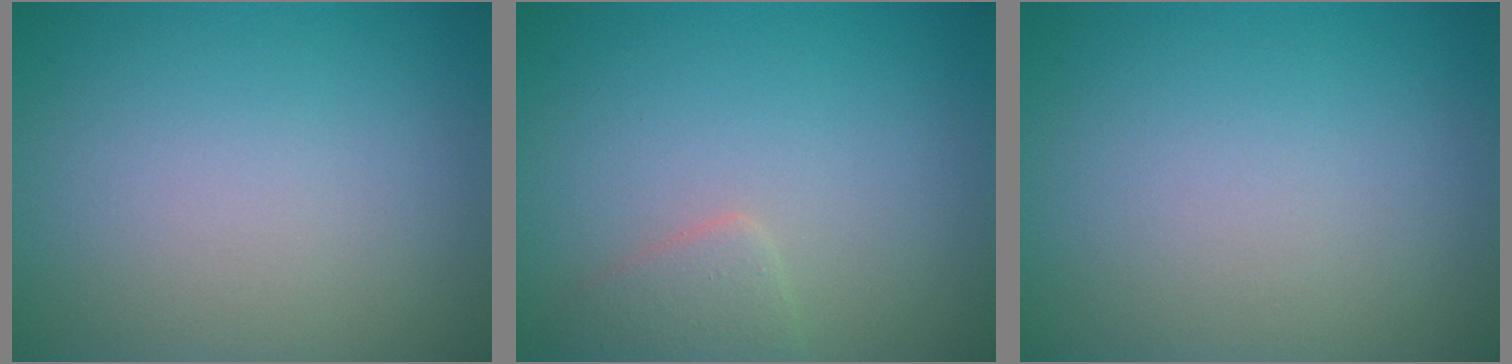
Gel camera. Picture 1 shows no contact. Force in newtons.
{"total": 1.8, "press": 1.8, "slide": 0.1}
{"total": 0.0}